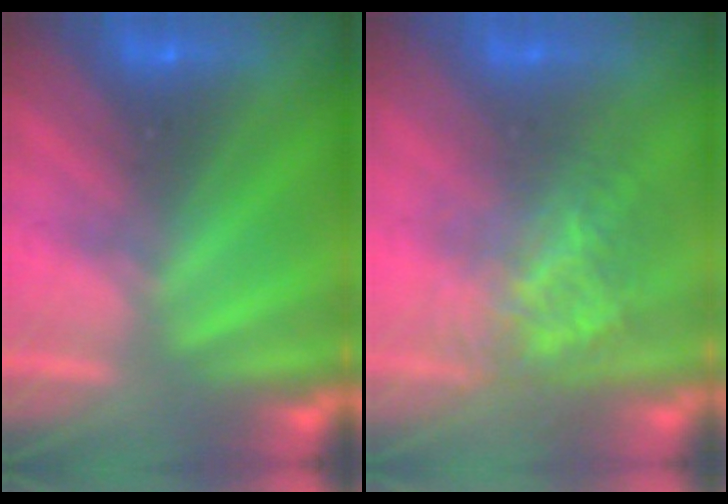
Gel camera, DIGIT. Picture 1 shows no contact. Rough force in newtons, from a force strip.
{"total": 3.9}